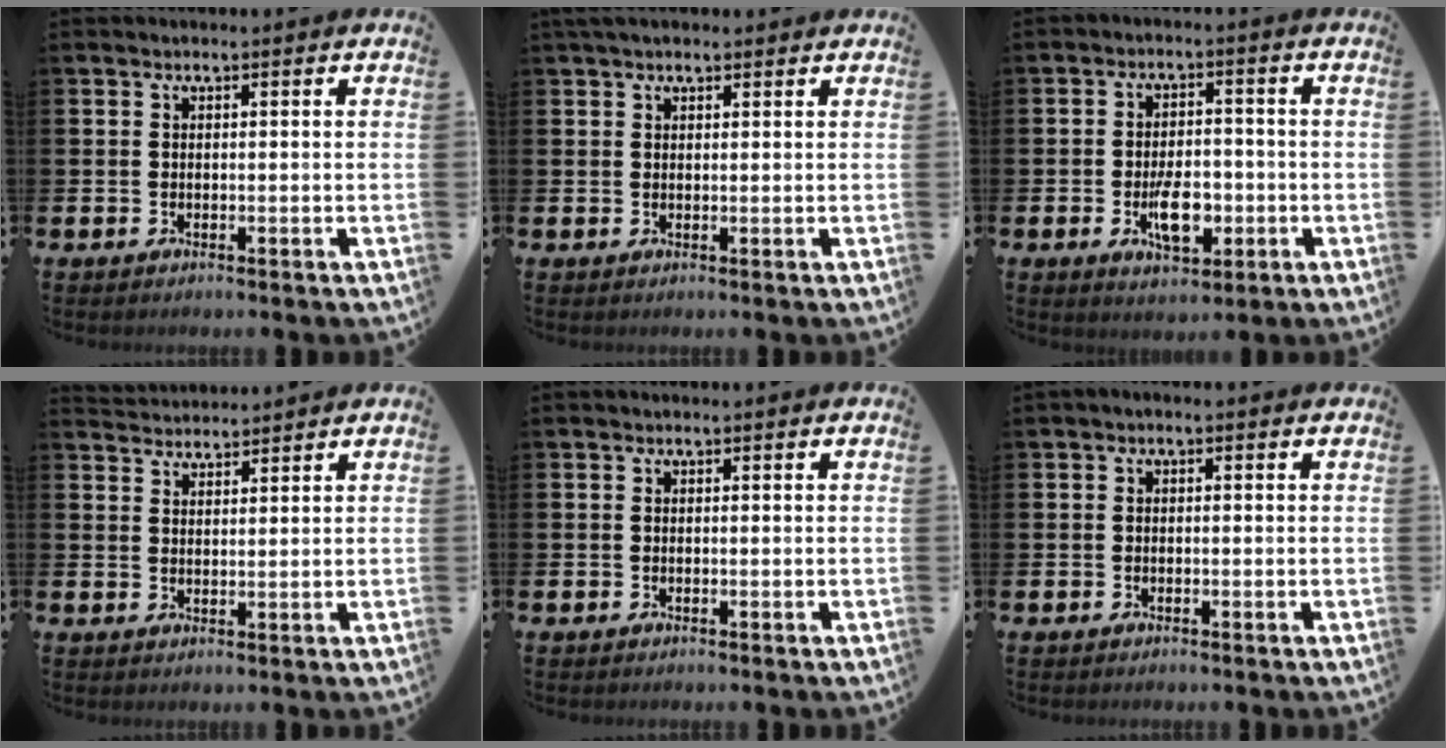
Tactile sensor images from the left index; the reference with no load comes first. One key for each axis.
{"total": 1.8, "fx": 1.5, "fy": 0.6, "fz": 0.7, "tx": -0.008, "ty": 0.005, "tz": 0.026}
{"total": 6.0, "fx": -1.8, "fy": 3.1, "fz": 4.8, "tx": -0.076, "ty": 0.006, "tz": -0.034}
{"total": 3.1, "fx": 3.1, "fy": 0.4, "fz": -0.3, "tx": -0.002, "ty": -0.014, "tz": 0.058}
{"total": 0.0}
{"total": 0.5, "fx": -0.3, "fy": 0.2, "fz": 0.4, "tx": -0.008, "ty": -0.001, "tz": -0.006}